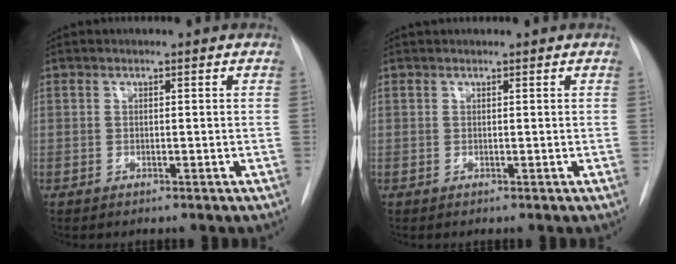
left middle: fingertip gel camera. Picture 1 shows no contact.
{"total": 1.3, "force": [1.3, 0.1, 0.4], "torque": [-0.009, 0.024, 0.024]}